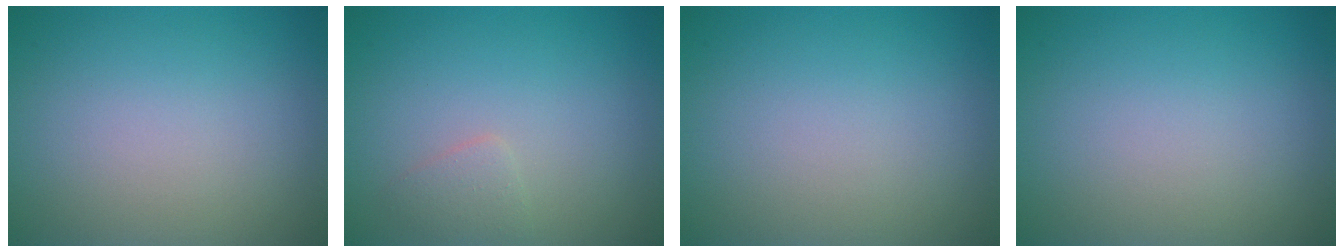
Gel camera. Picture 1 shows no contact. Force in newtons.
{"total": 1.1, "press": 1.1, "slide": 0.0}
{"total": 0.0}
{"total": 0.0}